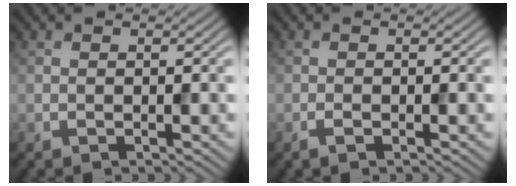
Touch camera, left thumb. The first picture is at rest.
{"total": 1.0, "force": [-0.6, 0.2, 0.7], "torque": [-0.015, 0.000, -0.010]}